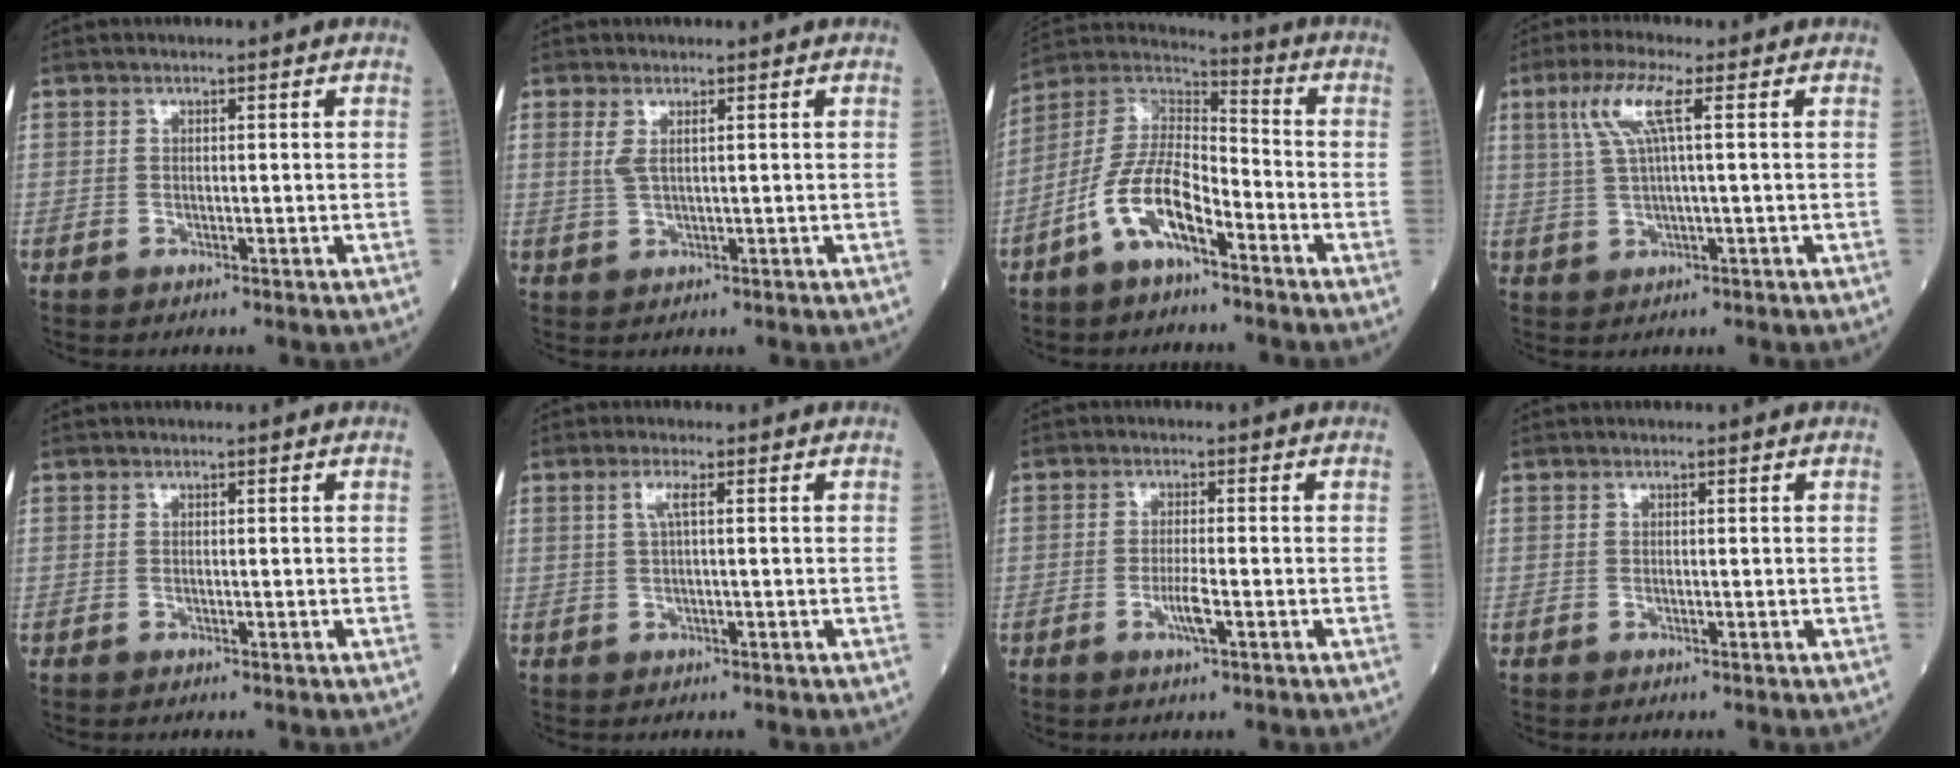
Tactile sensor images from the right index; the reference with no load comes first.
{"total": 2.1, "force": [0.8, 0.3, 1.9], "torque": [-0.050, 0.000, 0.020]}
{"total": 11.1, "force": [-5.9, 3.7, 8.7], "torque": [-0.183, 0.012, -0.117]}
{"total": 6.2, "force": [2.1, 0.1, 5.9], "torque": [-0.128, 0.016, 0.046]}
{"total": 0.0}
{"total": 2.0, "force": [0.5, 0.0, 1.9], "torque": [-0.045, 0.006, 0.010]}
{"total": 3.0, "force": [-1.3, 0.0, 2.8], "torque": [-0.053, -0.004, -0.025]}
{"total": 0.0}